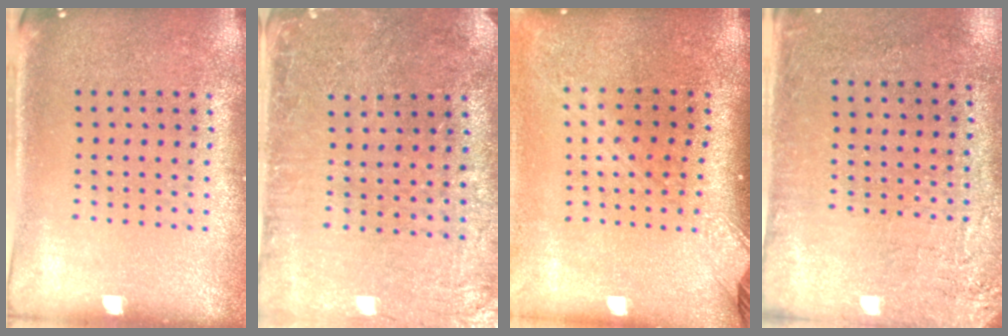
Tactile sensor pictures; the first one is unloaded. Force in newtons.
{"total": 0.7, "press": 0.7, "slide": 0.2}
{"total": 2.2, "press": 1.6, "slide": 1.5}
{"total": 2.7, "press": 2.3, "slide": 1.4}